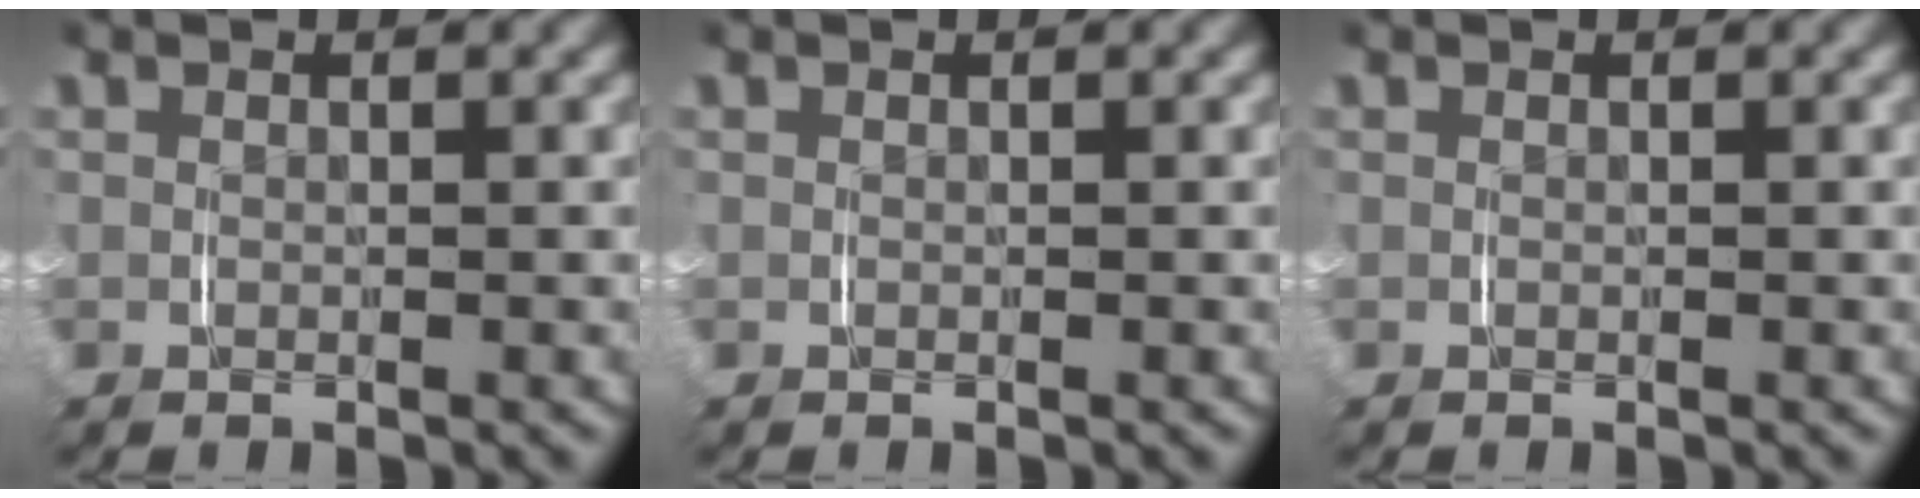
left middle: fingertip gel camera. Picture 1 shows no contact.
{"total": 0.0}
{"total": 0.0}